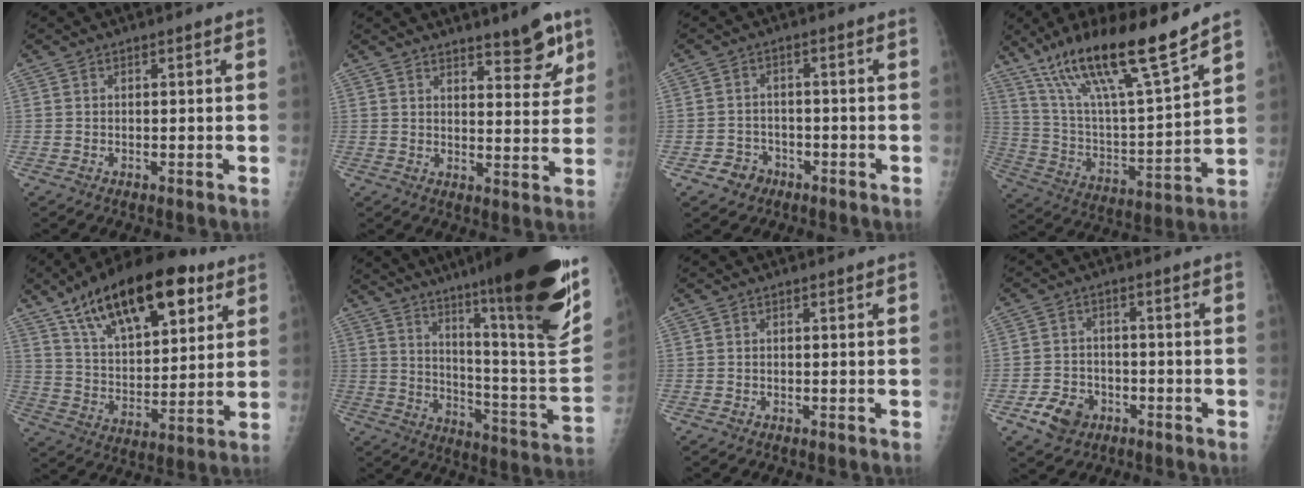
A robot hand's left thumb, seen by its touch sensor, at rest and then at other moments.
{"total": 7.6, "force": [5.4, 2.1, 4.9], "torque": [-0.043, -0.039, 0.076]}
{"total": 4.0, "force": [-2.2, 3.3, 0.5], "torque": [0.012, 0.018, -0.034]}
{"total": 20.8, "force": [15.0, 2.4, 14.3], "torque": [-0.234, -0.063, 0.273]}
{"total": 23.6, "force": [13.1, 10.5, 16.6], "torque": [-0.242, -0.031, 0.223]}
{"total": 30.9, "force": [19.7, 3.1, 23.6], "torque": [-0.299, -0.094, 0.294]}
{"total": 0.0}
{"total": 6.6, "force": [-3.3, 5.1, 2.6], "torque": [-0.034, 0.018, -0.053]}